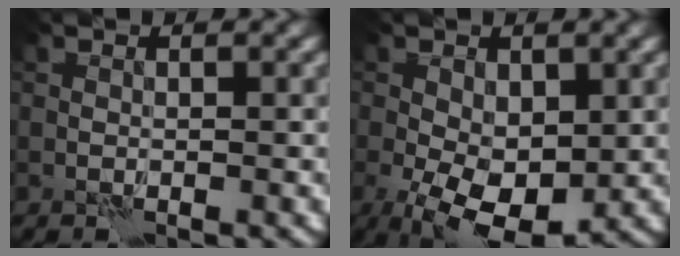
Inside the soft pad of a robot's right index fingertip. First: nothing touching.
{"total": 8.2, "force": [-2.2, 4.6, 6.5], "torque": [-0.125, -0.020, -0.036]}